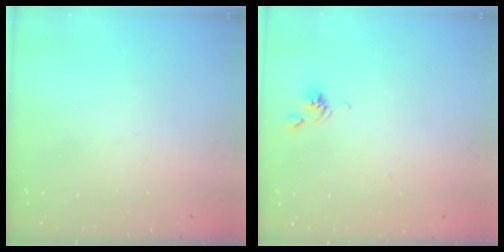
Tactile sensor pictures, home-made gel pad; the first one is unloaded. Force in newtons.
{"total": 2.8, "press": 2.8, "slide": 0.1}